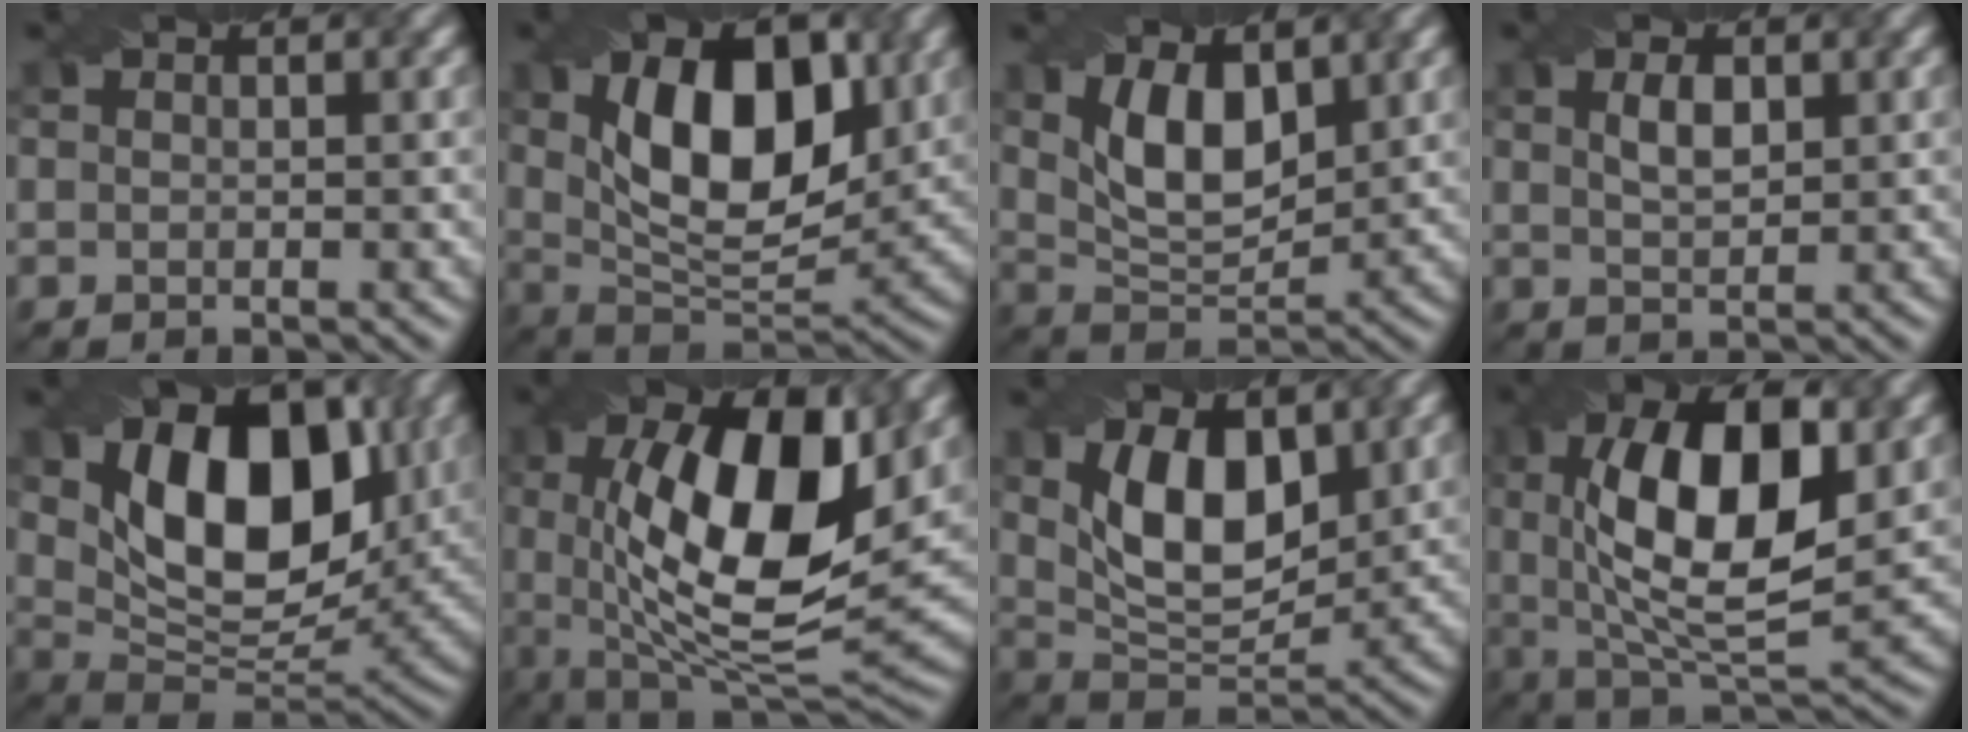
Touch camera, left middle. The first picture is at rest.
{"total": 11.1, "force": [2.7, 5.8, 9.0], "torque": [-0.142, 0.004, 0.041]}
{"total": 6.2, "force": [2.0, 3.2, 5.0], "torque": [-0.099, 0.001, 0.040]}
{"total": 2.0, "force": [0.5, 1.0, 1.7], "torque": [-0.038, 0.006, 0.015]}
{"total": 12.6, "force": [3.1, 7.5, 9.7], "torque": [-0.155, 0.002, 0.052]}
{"total": 14.3, "force": [2.5, 5.8, 12.8], "torque": [-0.207, 0.000, 0.037]}
{"total": 7.9, "force": [2.2, 4.2, 6.3], "torque": [-0.119, 0.001, 0.040]}
{"total": 12.5, "force": [2.1, 5.4, 11.1], "torque": [-0.178, 0.010, 0.033]}